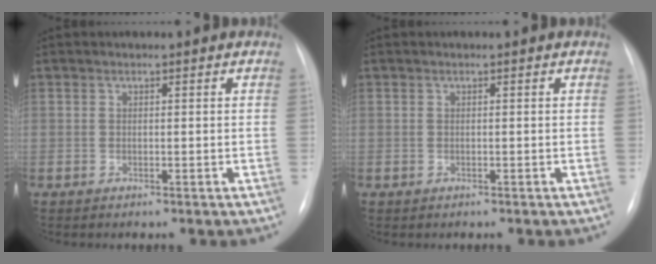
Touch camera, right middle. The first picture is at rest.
{"total": 0.0}